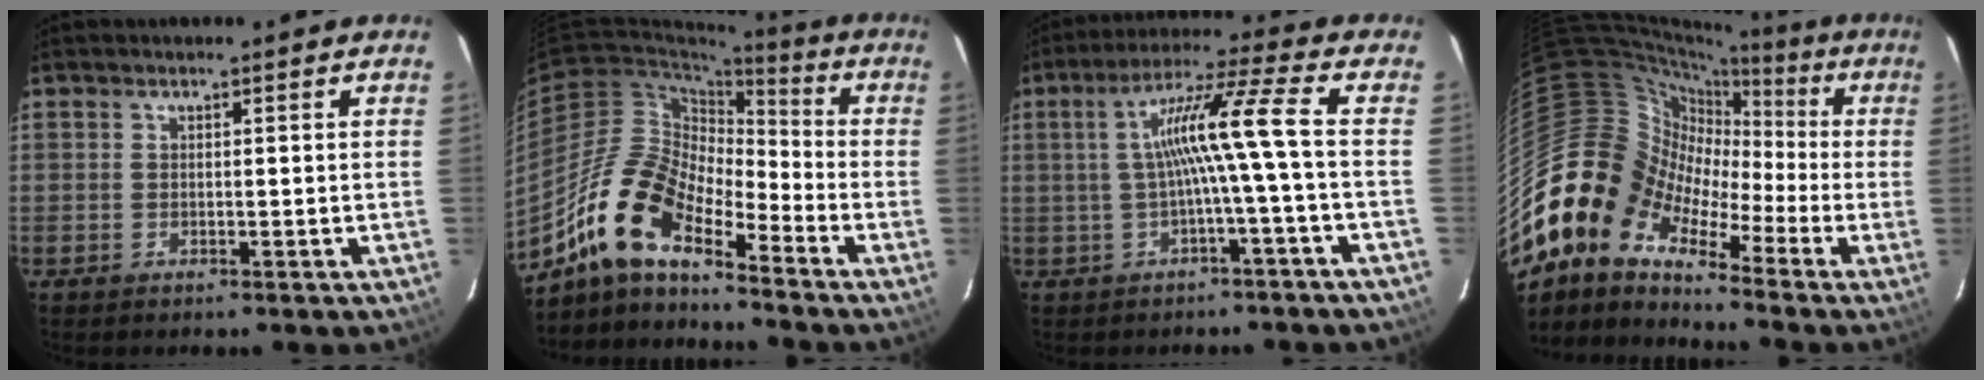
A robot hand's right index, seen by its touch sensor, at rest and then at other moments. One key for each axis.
{"total": 13.9, "fx": -10.6, "fy": 4.6, "fz": 7.8, "tx": -0.137, "ty": 0.011, "tz": -0.218}
{"total": 9.2, "fx": -1.3, "fy": -1.7, "fz": 9.0, "tx": -0.170, "ty": 0.011, "tz": -0.014}
{"total": 12.7, "fx": -8.2, "fy": 8.8, "fz": 4.4, "tx": -0.082, "ty": 0.025, "tz": -0.181}